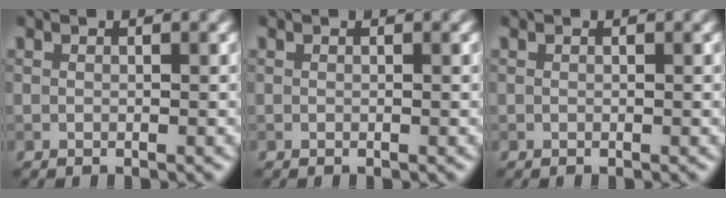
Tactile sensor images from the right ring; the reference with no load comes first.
{"total": 0.0}
{"total": 0.0}